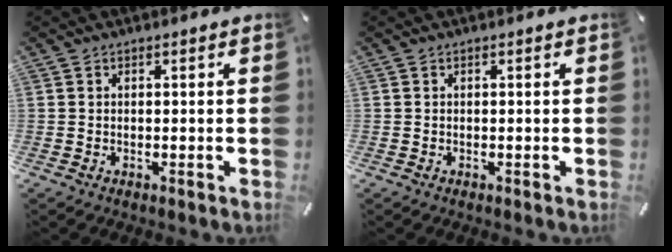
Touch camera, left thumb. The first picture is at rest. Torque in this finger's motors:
{"motor_torque": [0.00, 0.00, -0.05, -0.02, 0.00]}